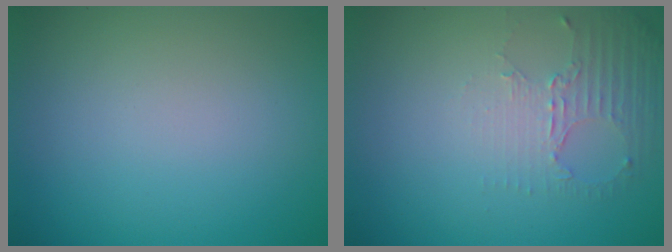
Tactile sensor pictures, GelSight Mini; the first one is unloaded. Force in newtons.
{"total": 2.7, "press": 1.9, "slide": 1.9}